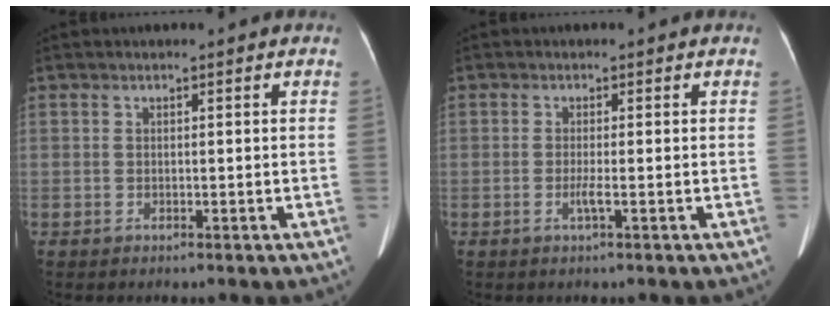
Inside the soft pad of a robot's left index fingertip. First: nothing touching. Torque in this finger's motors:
{"motor_torque": [0.00, 0.00, 0.00, 0.00]}